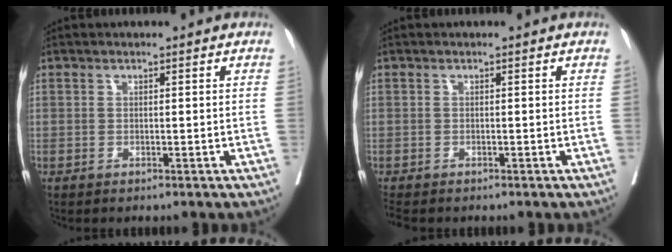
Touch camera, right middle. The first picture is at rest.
{"total": 2.2, "force": [-1.9, 0.5, 0.8], "torque": [-0.019, -0.009, -0.031]}